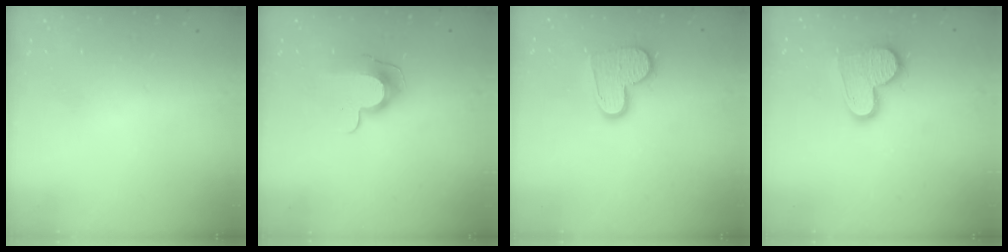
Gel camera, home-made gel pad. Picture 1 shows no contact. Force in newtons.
{"total": 10.1, "press": 10.0, "slide": 1.0}
{"total": 13.0, "press": 13.0, "slide": 1.0}
{"total": 15.2, "press": 15.1, "slide": 1.2}